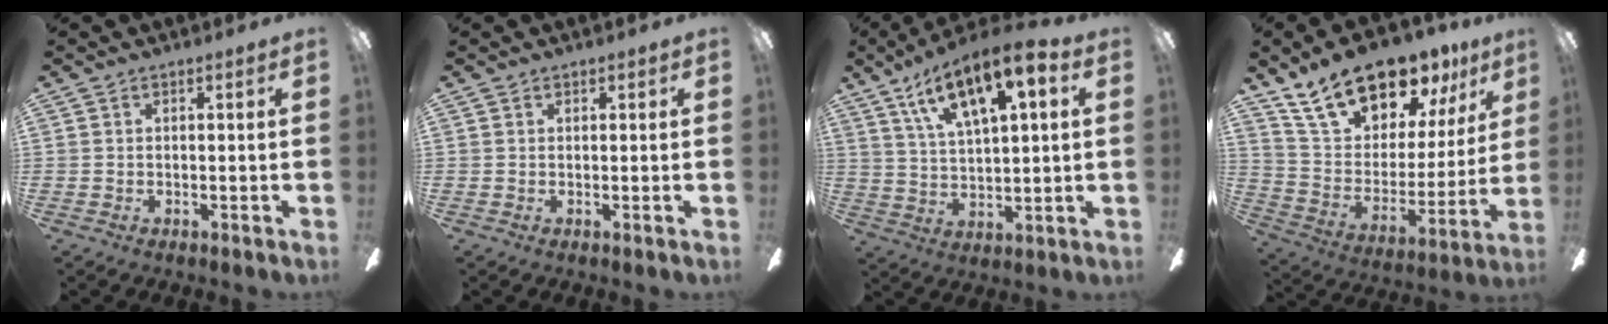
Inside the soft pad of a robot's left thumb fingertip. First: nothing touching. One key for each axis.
{"total": 0.7, "fx": 0.5, "fy": 0.4, "fz": 0.1, "tx": -0.003, "ty": 0.002, "tz": 0.009}
{"total": 13.9, "fx": 8.9, "fy": 4.6, "fz": 9.7, "tx": -0.170, "ty": -0.033, "tz": 0.151}
{"total": 20.9, "fx": 16.7, "fy": 9.4, "fz": 8.5, "tx": -0.154, "ty": -0.109, "tz": 0.302}